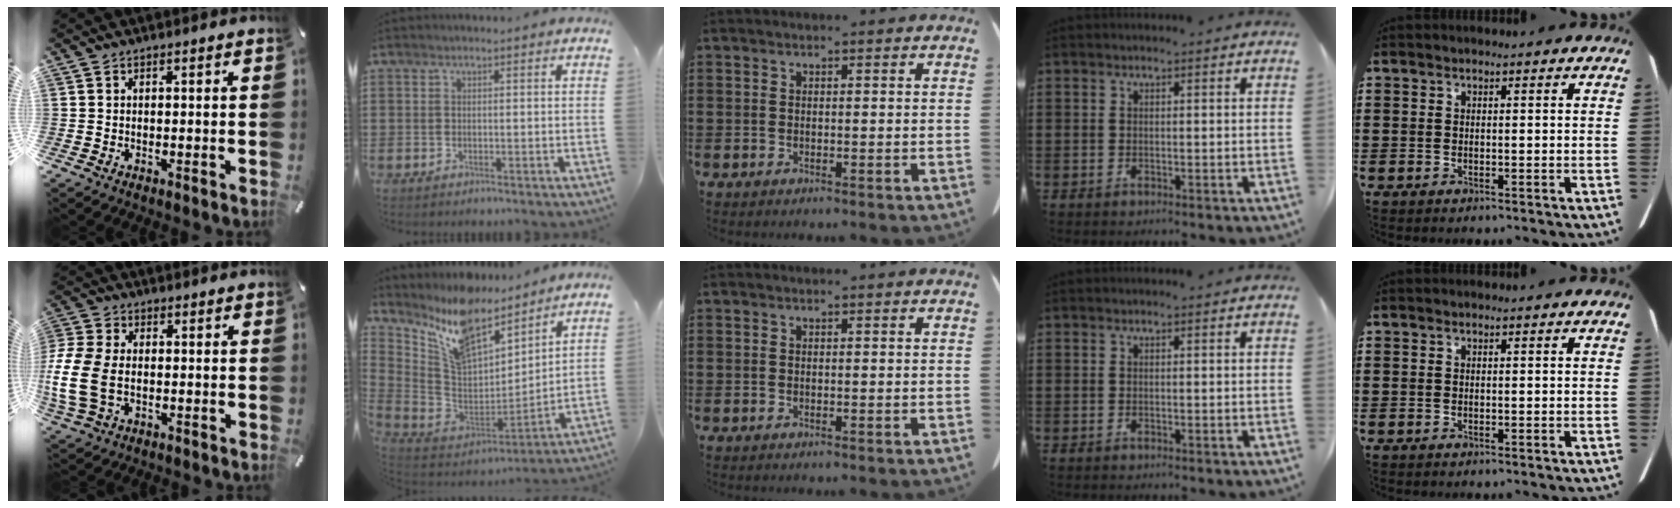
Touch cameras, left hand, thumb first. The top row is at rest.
{"thumb": {"total": 11.8, "force": [-1.5, 8.1, 8.4], "torque": [-0.197, -0.001, -0.025]}, "index": {"total": 11.0, "force": [9.1, 3.2, 5.3], "torque": [-0.145, -0.061, 0.162]}}